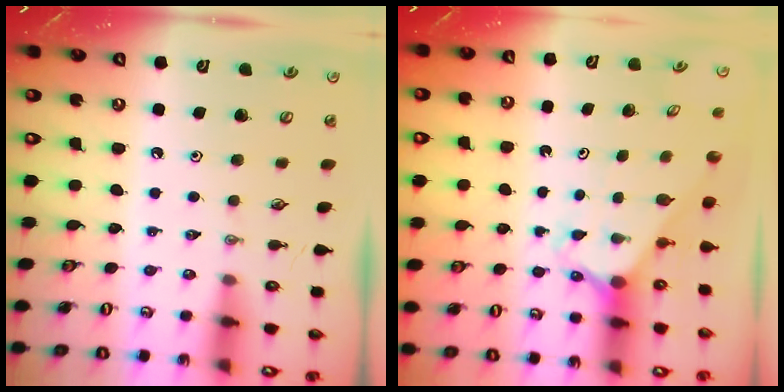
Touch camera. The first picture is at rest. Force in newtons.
{"total": 2.2, "press": 2.2, "slide": 0.2}